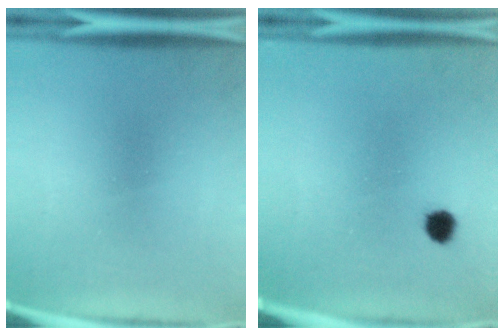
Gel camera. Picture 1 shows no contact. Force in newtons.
{"total": 2.5}